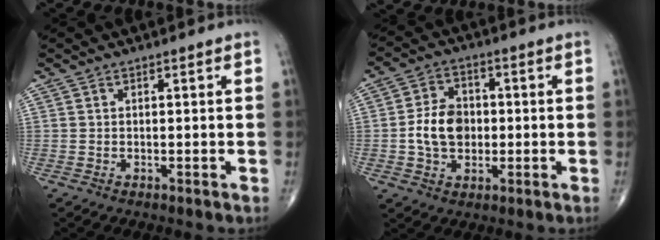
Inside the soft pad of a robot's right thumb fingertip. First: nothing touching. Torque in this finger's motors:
{"motor_torque": [0.17, 0.08, 0.97, -0.21, 0.08]}